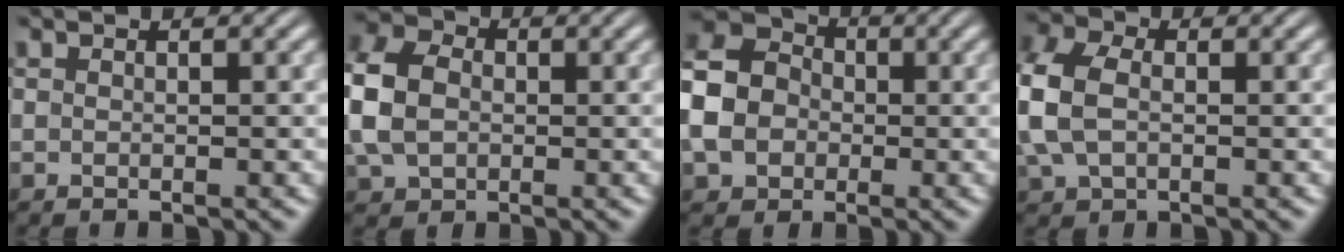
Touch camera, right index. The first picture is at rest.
{"total": 6.5, "force": [0.3, 5.4, 3.7], "torque": [-0.095, -0.003, 0.006]}
{"total": 9.3, "force": [0.1, 8.0, 4.7], "torque": [-0.108, -0.010, -0.001]}
{"total": 6.0, "force": [0.3, 4.7, 3.7], "torque": [-0.115, -0.008, 0.009]}